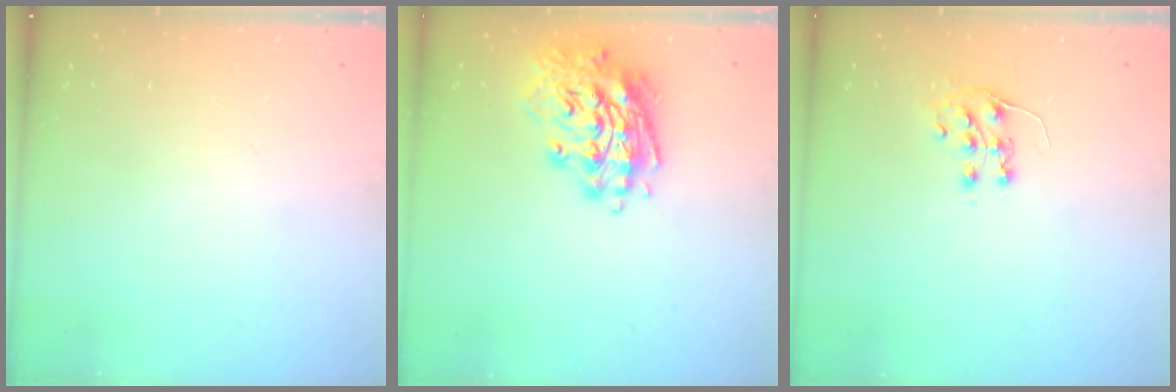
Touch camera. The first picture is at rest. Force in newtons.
{"total": 16.2, "press": 16.0, "slide": 2.6}
{"total": 7.3, "press": 7.3, "slide": 0.5}